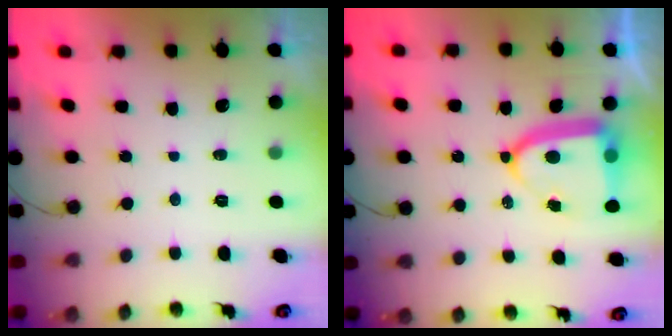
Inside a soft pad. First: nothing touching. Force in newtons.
{"total": 14.3, "press": 14.2, "slide": 1.7}